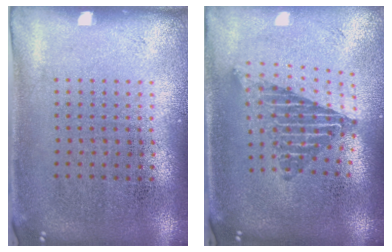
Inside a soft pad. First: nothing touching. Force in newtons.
{"total": 2.1, "press": 1.5, "slide": 1.4}